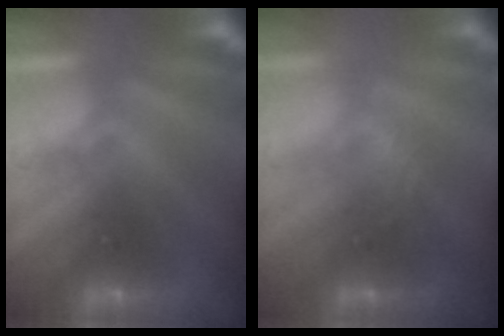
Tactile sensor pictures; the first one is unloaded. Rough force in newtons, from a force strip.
{"total": 2.4}